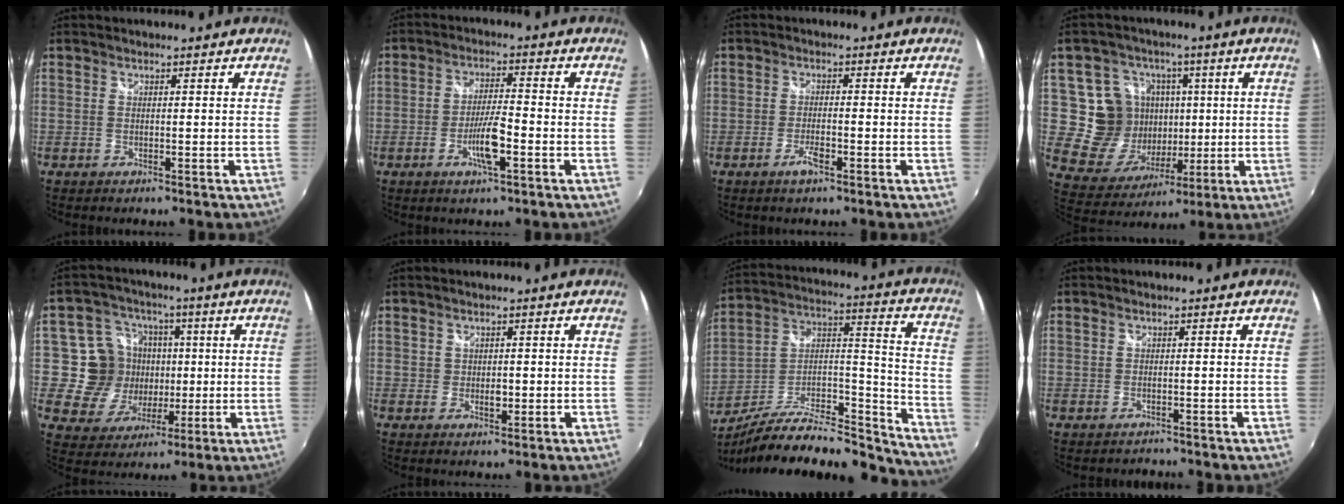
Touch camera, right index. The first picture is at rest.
{"total": 6.5, "force": [-2.6, 1.2, 5.8], "torque": [-0.115, -0.002, -0.046]}
{"total": 2.9, "force": [-1.7, 0.6, 2.3], "torque": [-0.052, -0.003, -0.034]}
{"total": 13.7, "force": [2.3, 12.7, 4.8], "torque": [-0.117, 0.003, 0.054]}
{"total": 11.5, "force": [0.6, 10.9, 3.5], "torque": [-0.082, 0.011, 0.014]}
{"total": 1.9, "force": [0.0, 1.6, 1.1], "torque": [-0.016, -0.001, 0.000]}
{"total": 22.8, "force": [-18.9, 6.4, 11.1], "torque": [-0.163, 0.022, -0.298]}
{"total": 1.2, "force": [-1.0, 0.5, -0.3], "torque": [0.001, 0.002, -0.014]}